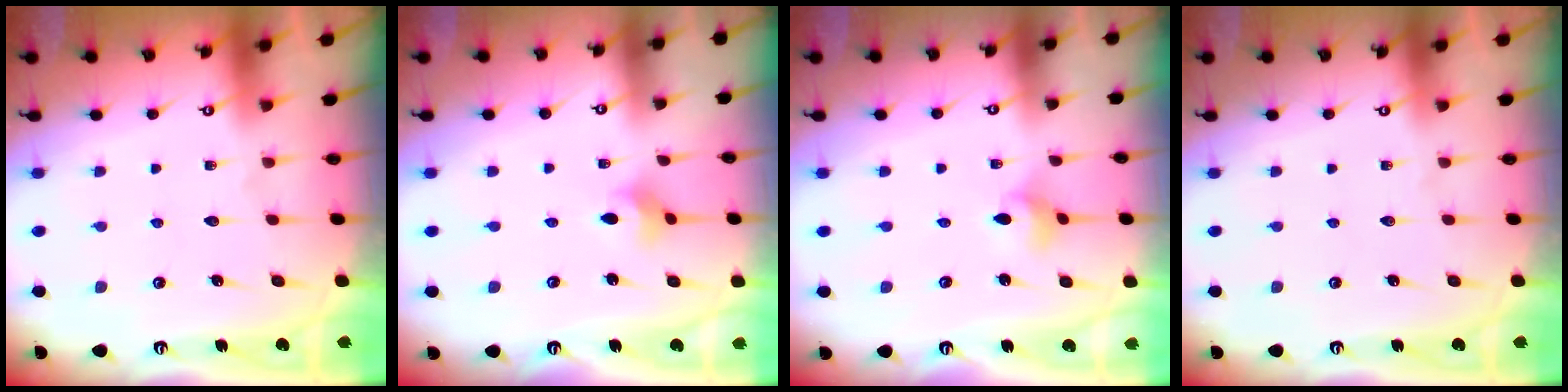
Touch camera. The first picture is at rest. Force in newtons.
{"total": 2.9, "press": 2.8, "slide": 0.8}
{"total": 2.9, "press": 2.9, "slide": 0.5}
{"total": 0.0}